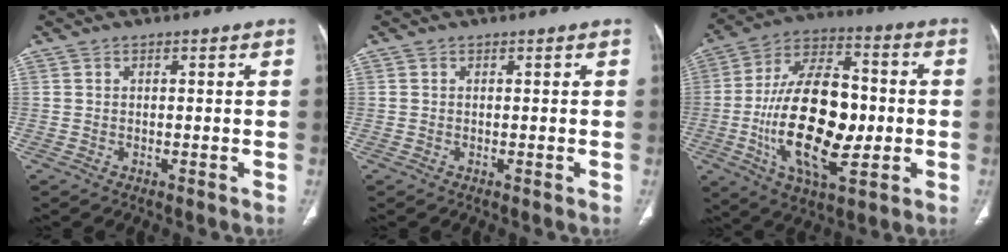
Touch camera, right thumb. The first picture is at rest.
{"total": 0.0}
{"total": 23.9, "force": [-2.9, 12.2, 20.3], "torque": [-0.345, 0.015, -0.040]}